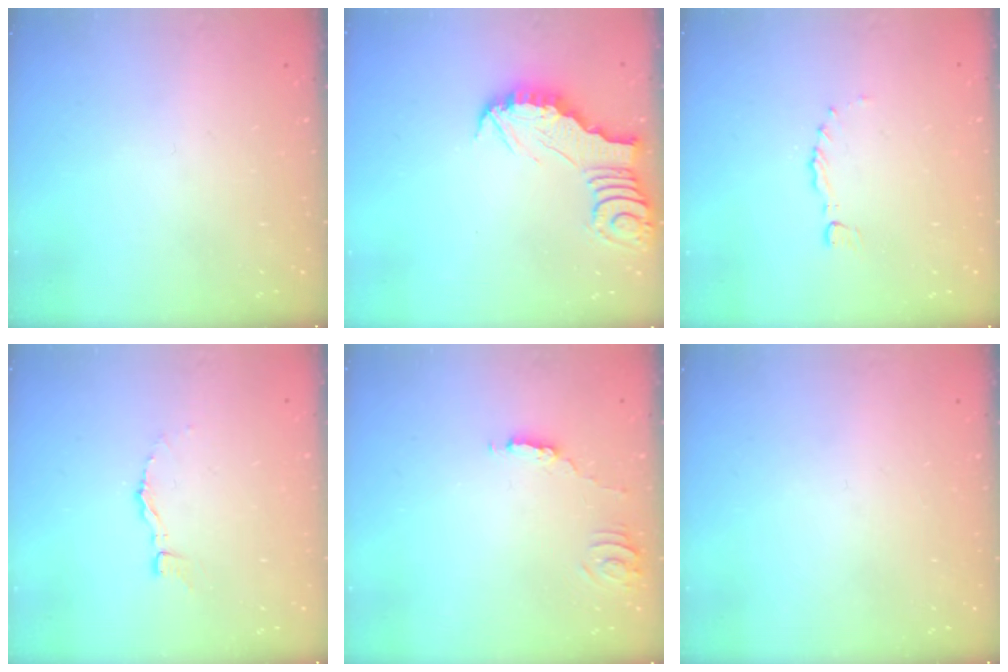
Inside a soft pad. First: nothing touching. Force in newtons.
{"total": 2.7, "press": 2.7, "slide": 0.1}
{"total": 0.0}
{"total": 4.0, "press": 4.0, "slide": 0.1}
{"total": 2.5, "press": 2.5, "slide": 0.2}
{"total": 0.0}